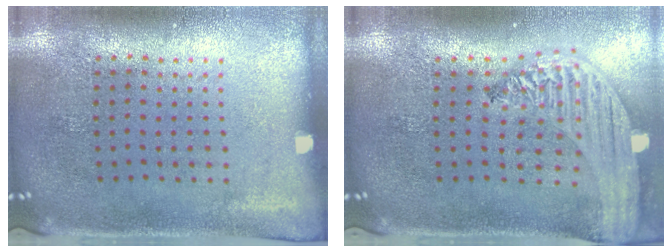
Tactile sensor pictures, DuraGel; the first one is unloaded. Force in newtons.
{"total": 2.5, "press": 2.2, "slide": 1.4}